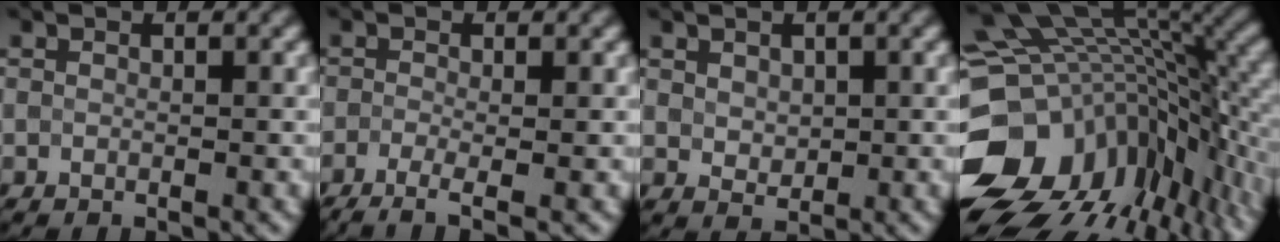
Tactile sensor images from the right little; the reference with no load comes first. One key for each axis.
{"total": 3.2, "fx": -2.4, "fy": 0.4, "fz": 2.1, "tx": -0.034, "ty": -0.004, "tz": -0.043}
{"total": 1.0, "fx": 0.1, "fy": 0.9, "fz": 0.2, "tx": -0.010, "ty": 0.000, "tz": 0.014}
{"total": 16.8, "fx": -5.6, "fy": 11.3, "fz": 11.1, "tx": -0.223, "ty": -0.013, "tz": -0.053}